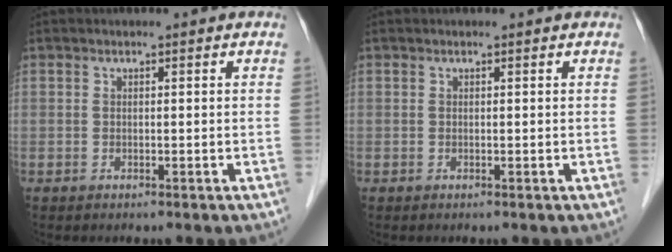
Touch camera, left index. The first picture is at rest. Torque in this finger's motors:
{"motor_torque": [0.03, 0.01, 0.02, -0.01]}